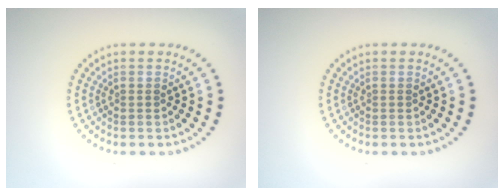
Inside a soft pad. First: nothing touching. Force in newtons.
{"total": 0.0}